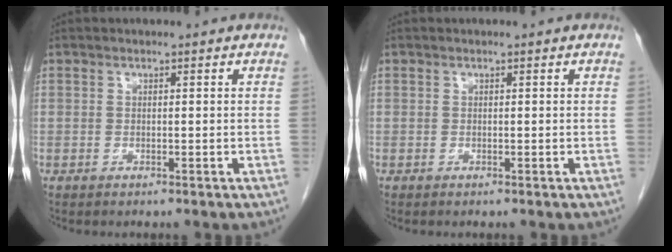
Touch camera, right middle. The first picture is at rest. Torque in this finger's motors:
{"motor_torque": [0.63, -0.42, 0.11, 0.01]}